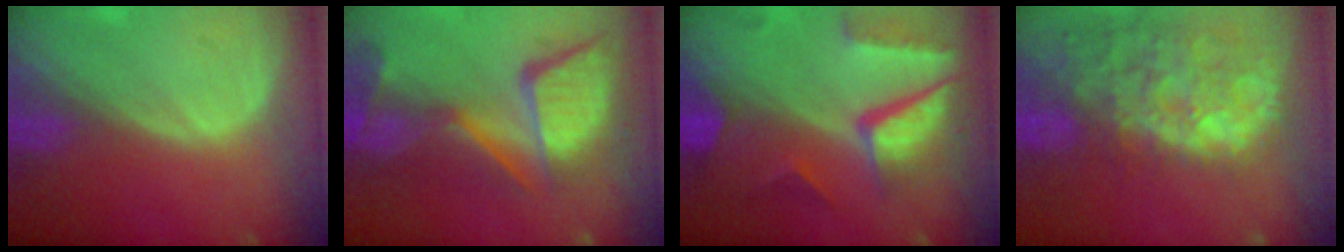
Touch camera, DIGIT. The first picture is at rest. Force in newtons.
{"total": 13.5, "press": 11.1, "slide": 7.7}
{"total": 10.4, "press": 8.7, "slide": 5.7}
{"total": 14.5, "press": 11.7, "slide": 8.6}